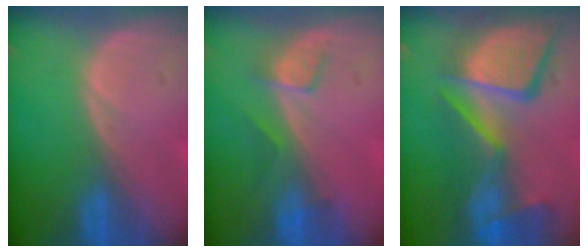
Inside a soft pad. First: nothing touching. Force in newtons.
{"total": 3.4, "press": 3.0, "slide": 1.5}
{"total": 13.5, "press": 11.2, "slide": 7.6}